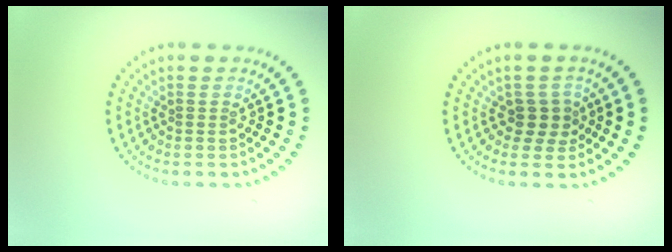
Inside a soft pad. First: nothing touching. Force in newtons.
{"total": 2.2, "press": 1.7, "slide": 1.4}